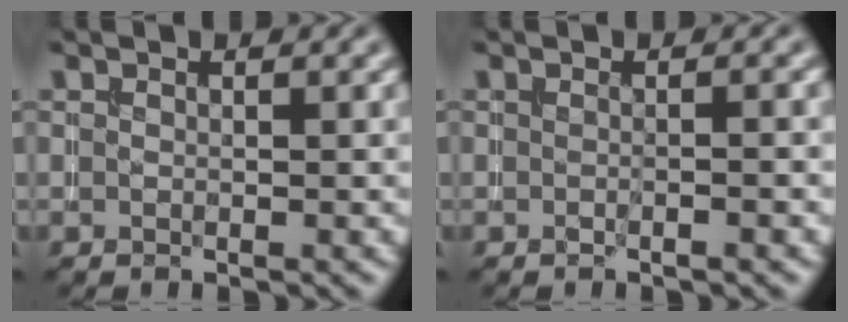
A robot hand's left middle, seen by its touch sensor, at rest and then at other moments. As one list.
[{"total": 0.8, "force": [-0.3, 0.0, 0.7], "torque": [-0.007, -0.004, -0.007]}]